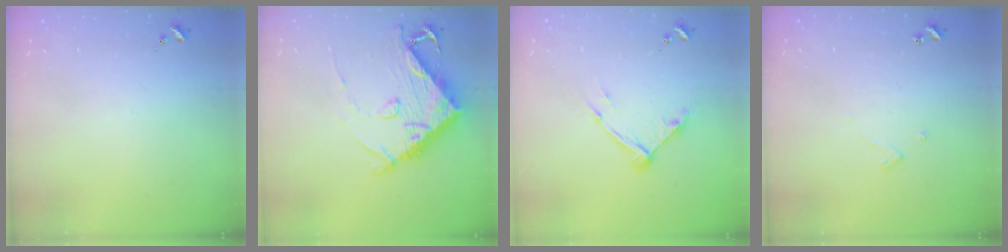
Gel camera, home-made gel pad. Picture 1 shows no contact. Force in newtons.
{"total": 14.2, "press": 14.1, "slide": 1.7}
{"total": 10.4, "press": 10.4, "slide": 0.8}
{"total": 2.6, "press": 2.6, "slide": 0.2}